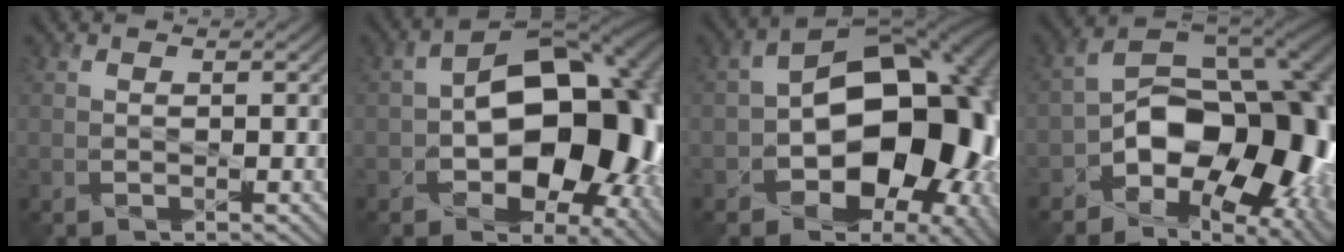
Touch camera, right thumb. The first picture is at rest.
{"total": 18.1, "force": [-1.5, 11.9, 13.6], "torque": [-0.152, -0.023, -0.018]}
{"total": 19.4, "force": [-3.1, 12.9, 14.1], "torque": [-0.162, -0.028, -0.045]}
{"total": 18.5, "force": [-5.4, 11.9, 13.2], "torque": [-0.178, -0.022, -0.066]}